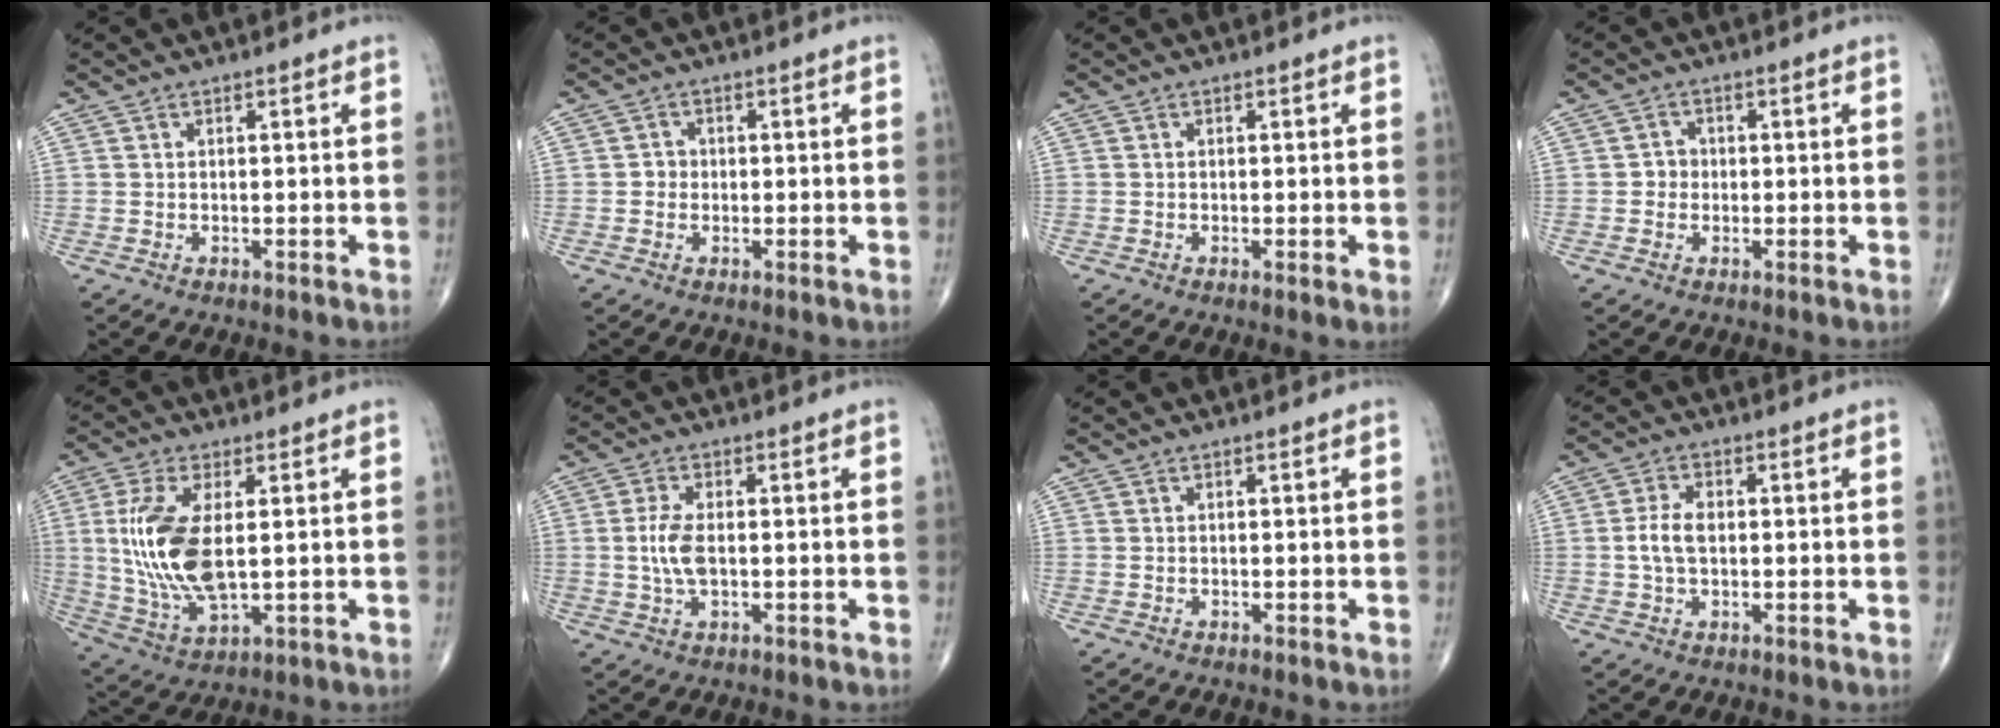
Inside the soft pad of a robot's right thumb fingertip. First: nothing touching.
{"total": 1.8, "force": [-0.3, 1.6, 0.6], "torque": [0.002, 0.007, -0.008]}
{"total": 1.2, "force": [-0.1, 0.1, 1.2], "torque": [-0.023, -0.005, -0.003]}
{"total": 2.3, "force": [-0.3, 2.1, 0.8], "torque": [0.002, 0.008, -0.010]}
{"total": 14.5, "force": [1.4, 6.5, 12.9], "torque": [-0.280, -0.013, 0.038]}
{"total": 5.0, "force": [-0.1, 2.3, 4.5], "torque": [-0.104, 0.000, -0.002]}
{"total": 0.0}
{"total": 4.7, "force": [0.0, 2.7, 3.9], "torque": [-0.084, 0.009, -0.004]}